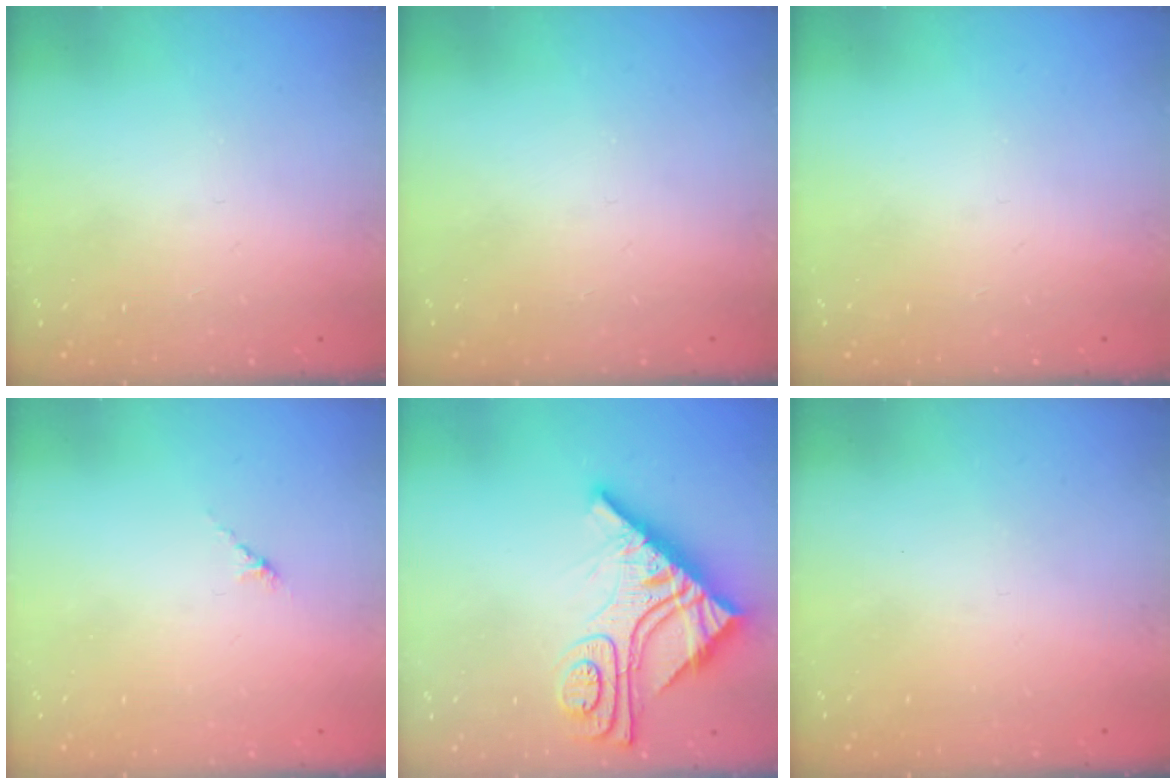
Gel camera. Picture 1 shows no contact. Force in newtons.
{"total": 0.0}
{"total": 0.0}
{"total": 2.7, "press": 2.7, "slide": 0.7}
{"total": 17.0, "press": 16.9, "slide": 1.4}
{"total": 0.9, "press": 0.8, "slide": 0.3}